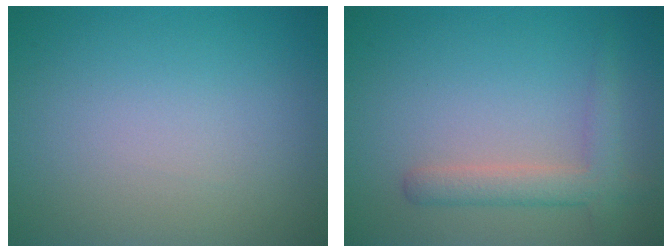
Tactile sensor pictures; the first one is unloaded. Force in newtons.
{"total": 2.9, "press": 2.9, "slide": 0.2}